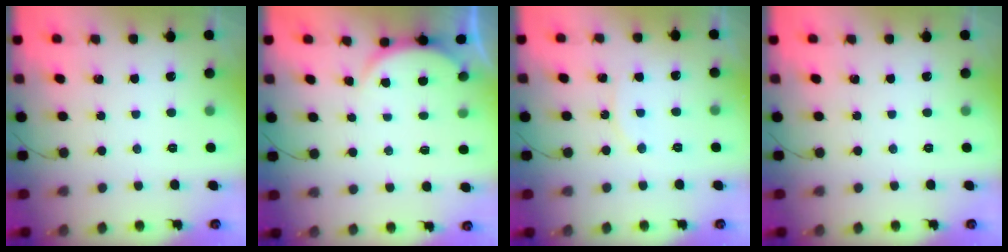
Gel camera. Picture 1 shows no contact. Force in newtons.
{"total": 2.9, "press": 2.8, "slide": 0.6}
{"total": 5.7, "press": 5.7, "slide": 0.4}
{"total": 0.0}